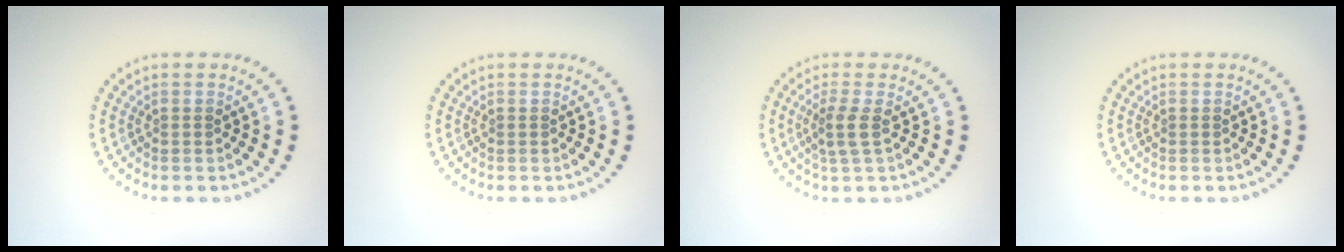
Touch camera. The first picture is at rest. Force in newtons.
{"total": 0.0}
{"total": 1.9, "press": 1.5, "slide": 1.2}
{"total": 0.0}